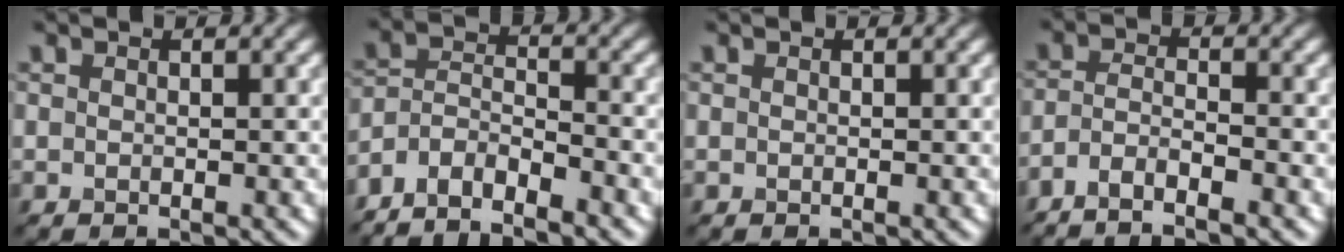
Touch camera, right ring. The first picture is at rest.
{"total": 5.2, "force": [-4.5, 1.4, 2.1], "torque": [-0.034, -0.003, -0.092]}
{"total": 0.0}
{"total": 3.4, "force": [-2.7, 0.6, 2.0], "torque": [-0.037, 0.001, -0.060]}